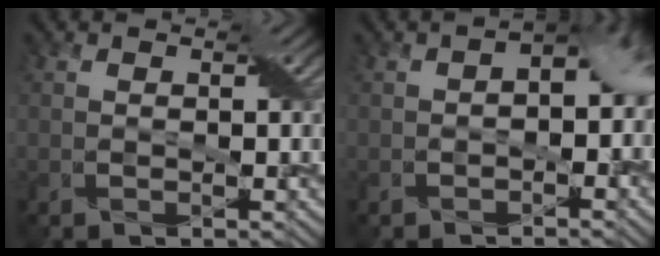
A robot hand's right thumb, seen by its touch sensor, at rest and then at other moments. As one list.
[{"total": 7.0, "force": [-0.5, 4.4, 5.4], "torque": [-0.043, 0.000, -0.004]}]